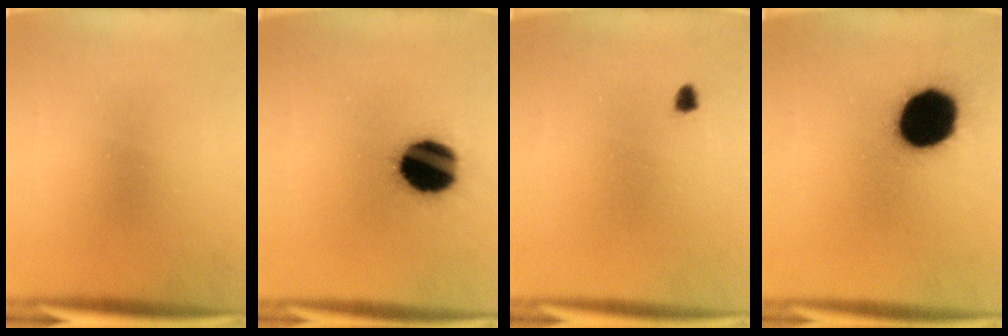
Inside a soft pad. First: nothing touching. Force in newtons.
{"total": 17.7}
{"total": 1.0}
{"total": 19.1}